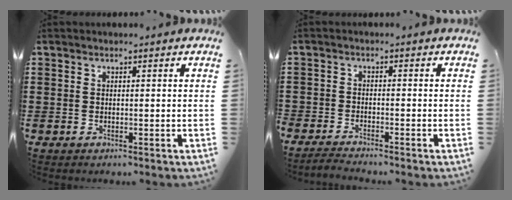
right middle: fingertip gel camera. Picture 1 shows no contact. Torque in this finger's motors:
{"motor_torque": [1.44, -0.50, 0.38, 0.20]}